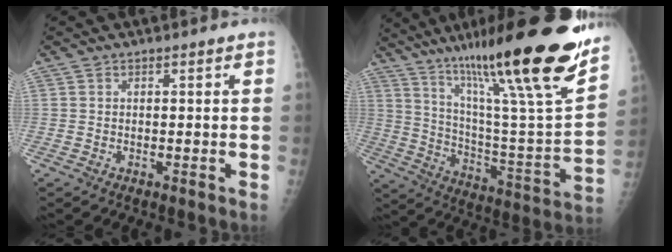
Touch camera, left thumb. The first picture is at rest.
{"total": 30.5, "force": [20.5, 3.3, 22.4], "torque": [-0.340, -0.074, 0.329]}